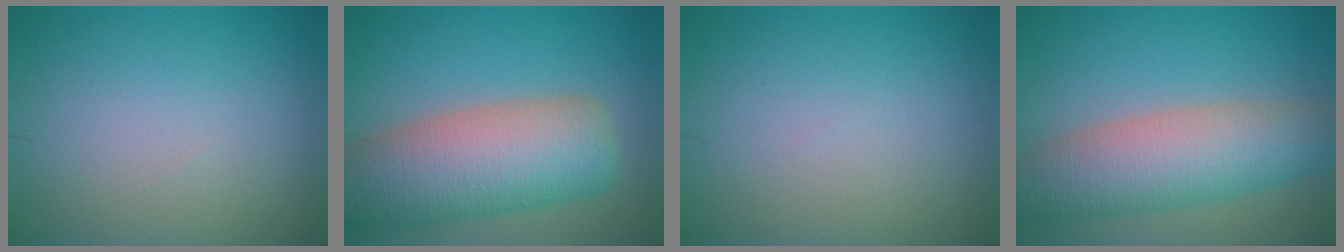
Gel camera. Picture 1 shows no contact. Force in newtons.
{"total": 10.7, "press": 10.7, "slide": 0.7}
{"total": 0.0}
{"total": 8.0, "press": 8.0, "slide": 0.4}